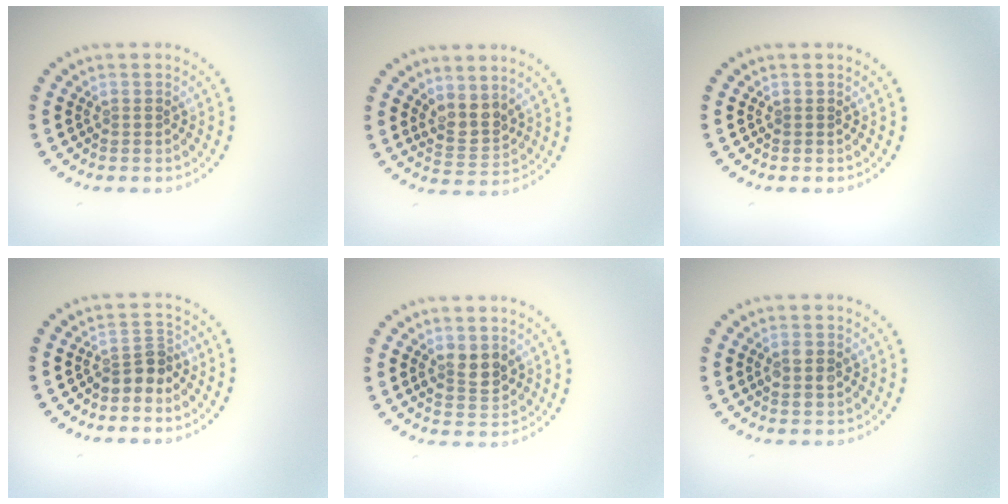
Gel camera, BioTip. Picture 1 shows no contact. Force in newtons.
{"total": 2.5, "press": 2.0, "slide": 1.5}
{"total": 0.0}
{"total": 2.3, "press": 1.8, "slide": 1.5}
{"total": 2.5, "press": 2.4, "slide": 0.6}
{"total": 1.7, "press": 1.6, "slide": 0.2}